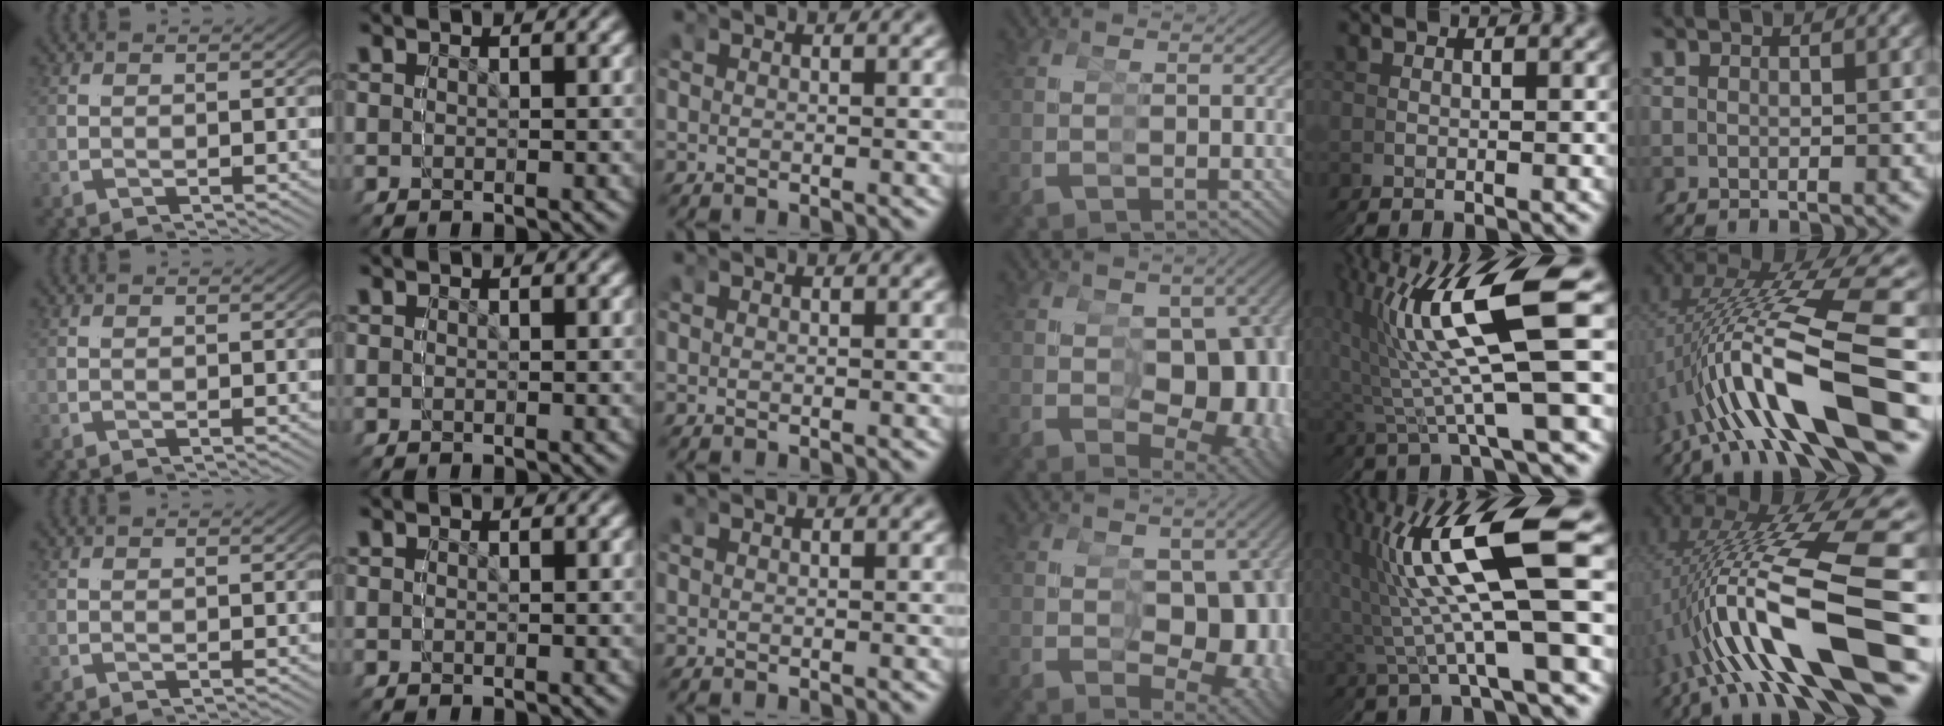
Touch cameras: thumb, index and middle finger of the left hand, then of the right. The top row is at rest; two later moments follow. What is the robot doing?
{"motion": "grasp_and_lifting", "object": "condiment"}